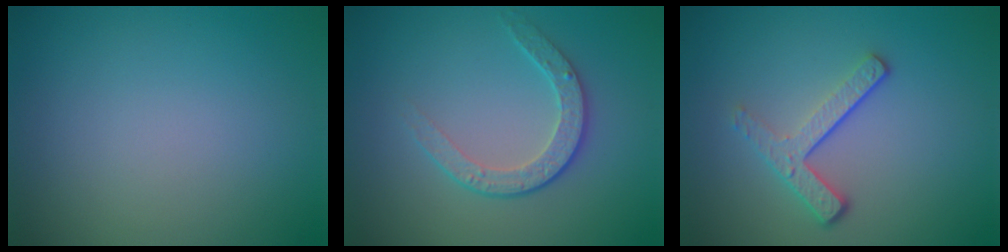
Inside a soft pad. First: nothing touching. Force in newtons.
{"total": 2.6, "press": 2.0, "slide": 1.7}
{"total": 3.3, "press": 2.3, "slide": 2.3}